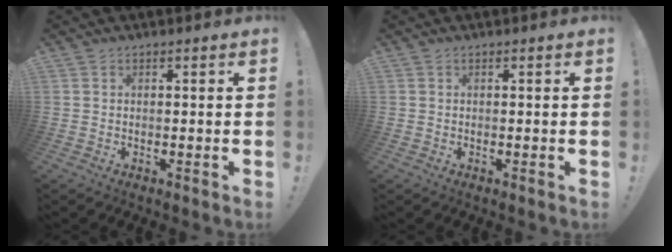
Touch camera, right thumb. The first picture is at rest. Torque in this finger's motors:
{"motor_torque": [-0.08, 0.11, -0.11, 0.17, 0.11]}